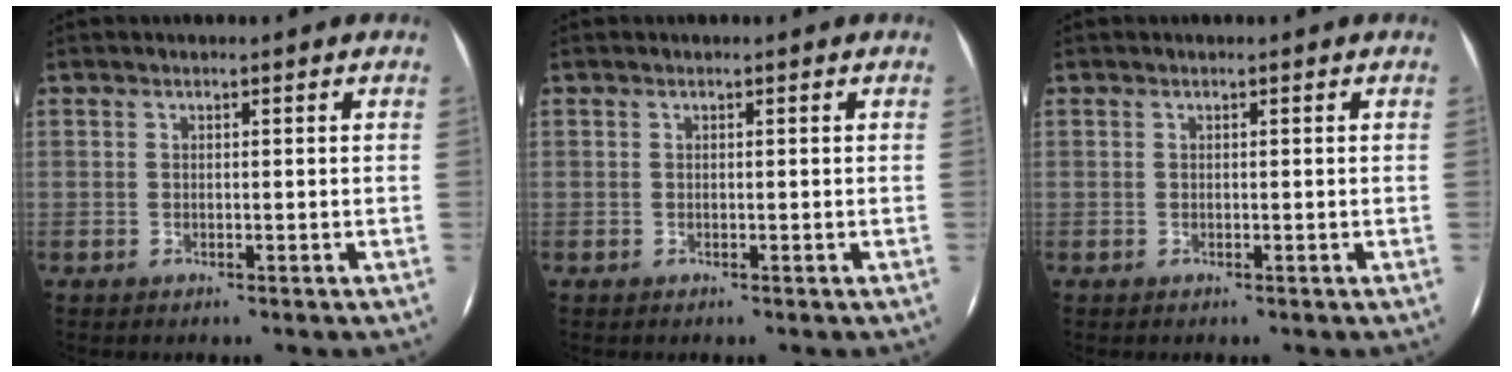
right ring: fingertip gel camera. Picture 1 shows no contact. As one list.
[{"total": 0.0}, {"total": 0.0}]